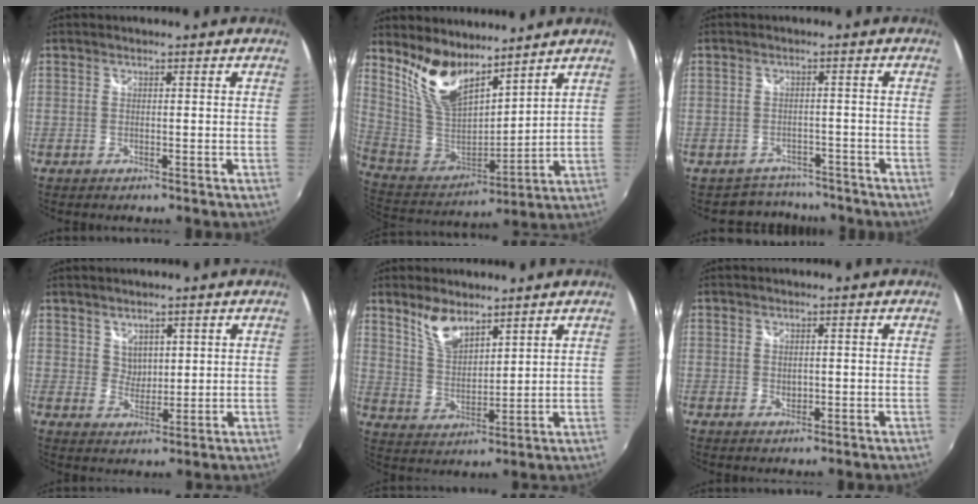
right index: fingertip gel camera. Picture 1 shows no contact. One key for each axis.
{"total": 14.4, "fx": 10.4, "fy": 6.0, "fz": 8.0, "tx": -0.163, "ty": -0.009, "tz": 0.217}
{"total": 5.6, "fx": -4.5, "fy": 3.3, "fz": -0.5, "tx": 0.000, "ty": 0.024, "tz": -0.069}
{"total": 3.3, "fx": 2.0, "fy": 2.5, "fz": 0.9, "tx": -0.007, "ty": 0.001, "tz": 0.039}
{"total": 7.5, "fx": 5.5, "fy": 3.1, "fz": 4.1, "tx": -0.074, "ty": 0.004, "tz": 0.111}
{"total": 1.1, "fx": 0.1, "fy": 0.9, "fz": 0.7, "tx": -0.009, "ty": 0.002, "tz": 0.004}